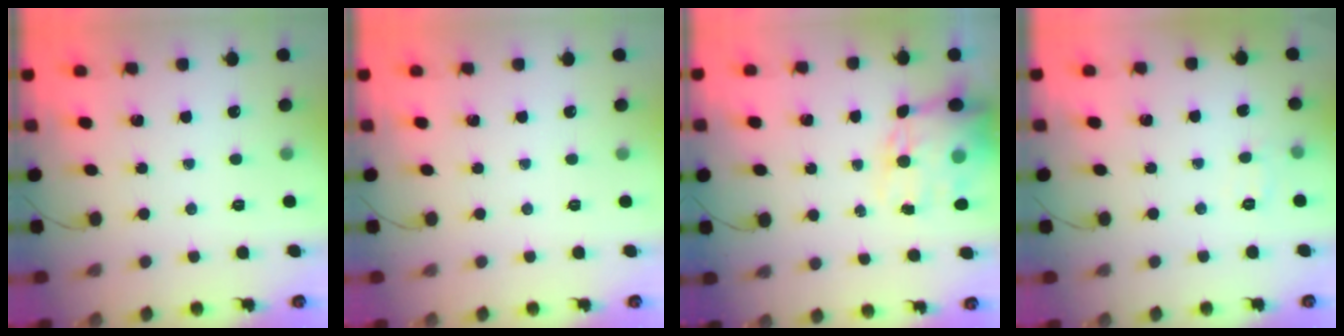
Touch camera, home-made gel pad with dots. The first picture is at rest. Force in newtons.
{"total": 0.0}
{"total": 14.2, "press": 13.8, "slide": 3.4}
{"total": 5.6, "press": 5.3, "slide": 1.7}